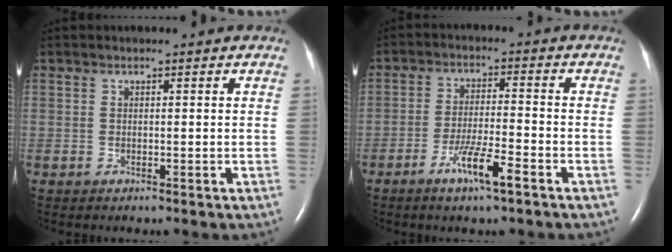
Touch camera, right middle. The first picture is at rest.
{"total": 6.4, "force": [-3.8, 0.2, 5.2], "torque": [-0.102, -0.008, -0.069]}